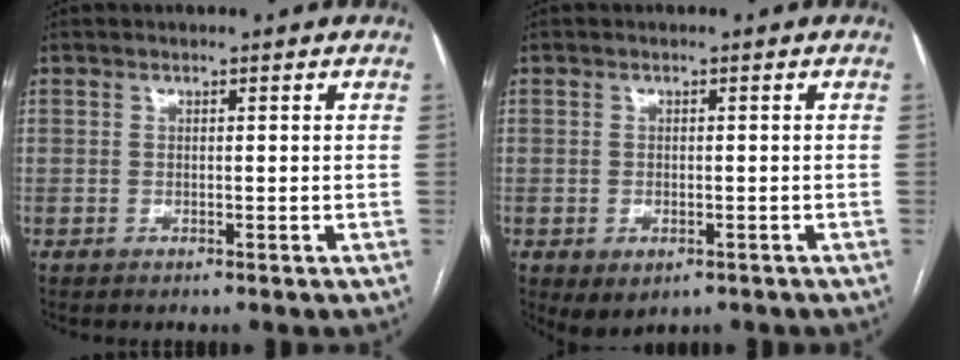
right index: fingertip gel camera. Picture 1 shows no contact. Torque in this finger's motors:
{"motor_torque": [0.90, -0.81, 0.23, 0.02]}